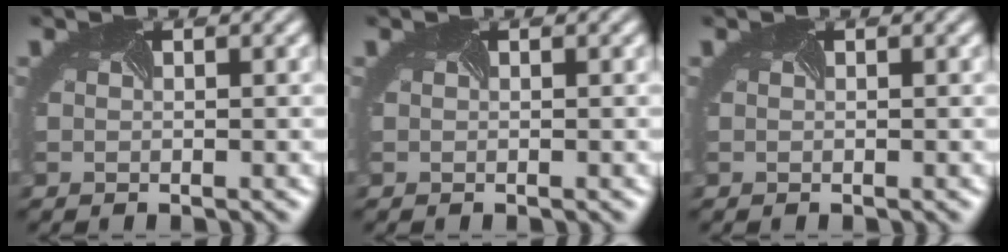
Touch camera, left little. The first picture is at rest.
{"total": 0.0}
{"total": 0.0}